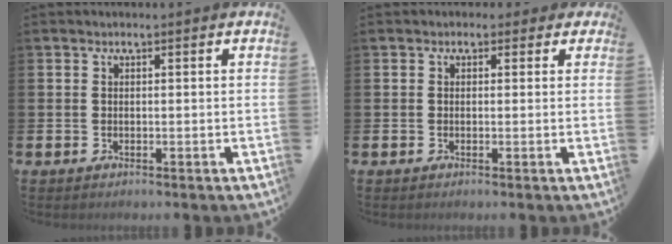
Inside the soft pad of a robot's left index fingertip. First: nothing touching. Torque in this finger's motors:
{"motor_torque": [1.11, -1.04, 0.22, 0.11]}